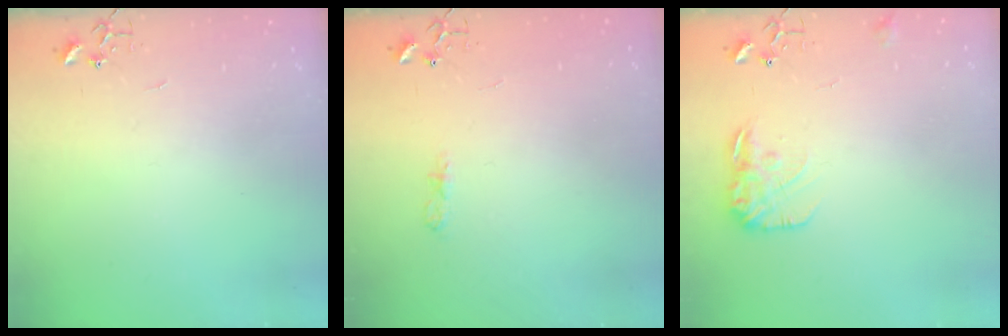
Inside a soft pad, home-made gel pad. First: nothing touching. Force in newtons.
{"total": 6.2, "press": 6.2, "slide": 0.8}
{"total": 11.7, "press": 11.7, "slide": 0.4}